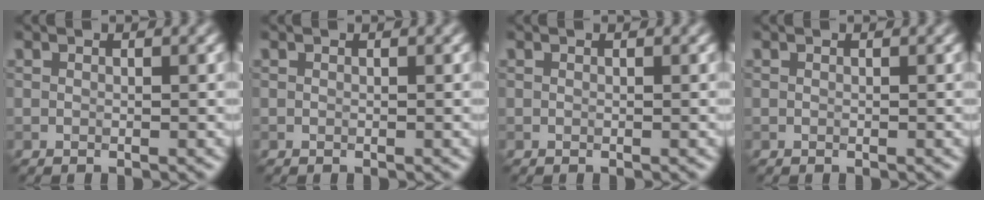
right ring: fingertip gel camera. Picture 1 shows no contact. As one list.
[{"total": 0.0}, {"total": 0.0}, {"total": 0.0}]